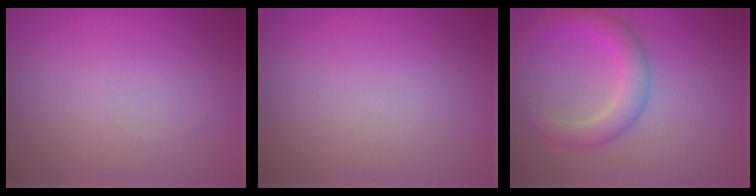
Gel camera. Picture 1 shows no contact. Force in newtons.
{"total": 0.0}
{"total": 3.8, "press": 3.8, "slide": 0.0}